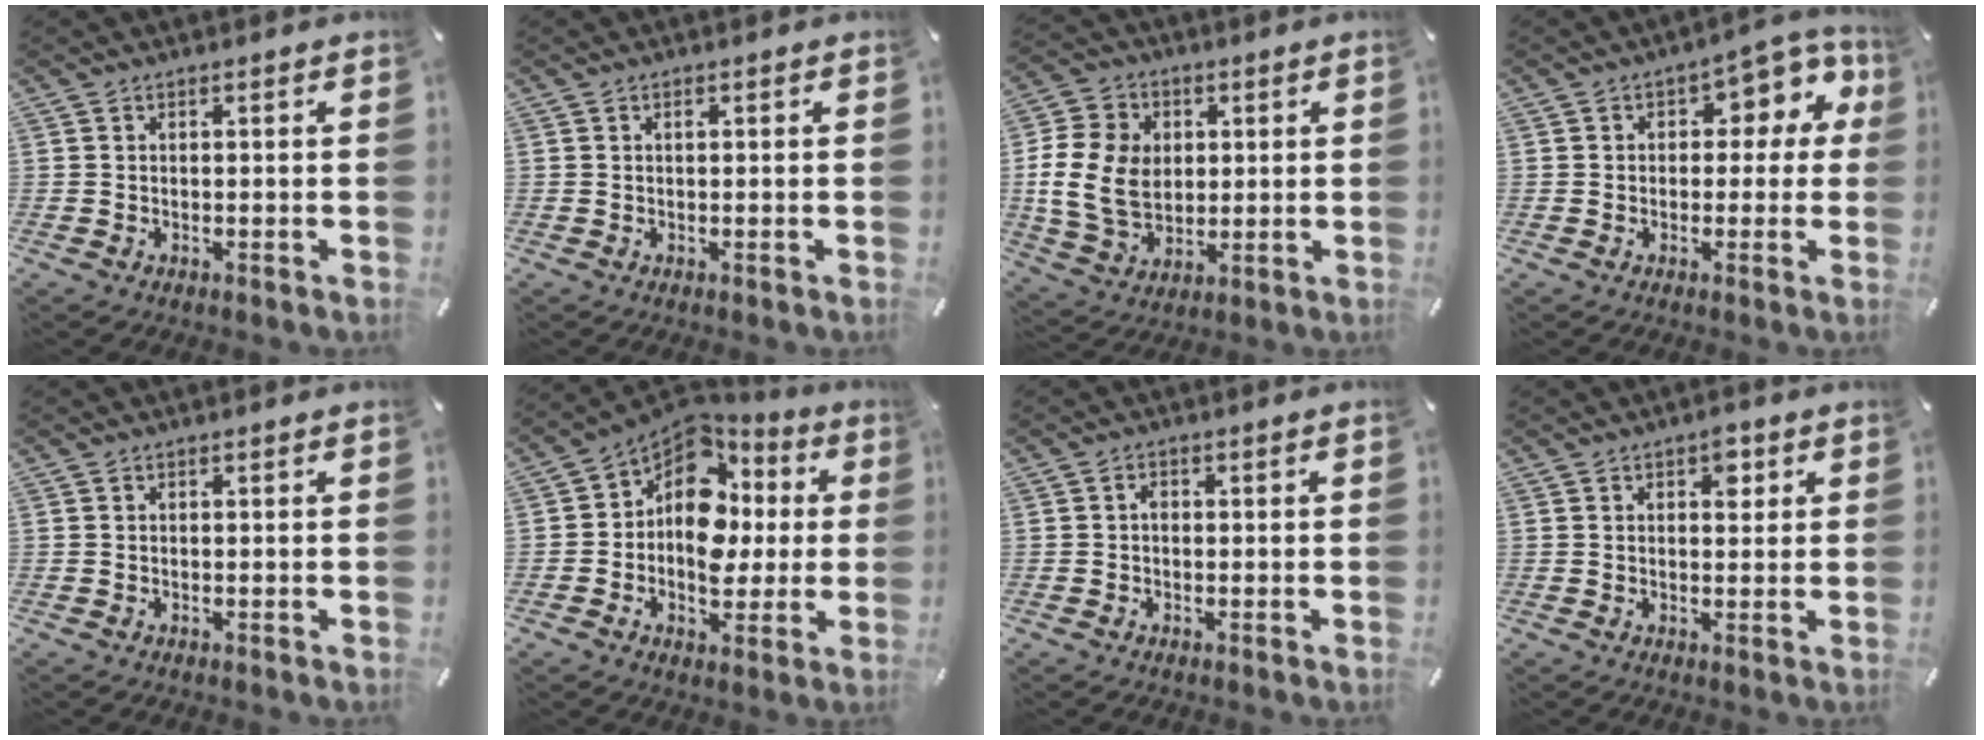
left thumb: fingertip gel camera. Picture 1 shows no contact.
{"total": 0.6, "force": [0.2, 0.3, 0.4], "torque": [-0.009, -0.001, 0.003]}
{"total": 14.1, "force": [0.6, 11.5, 8.1], "torque": [-0.188, 0.016, 0.011]}
{"total": 8.7, "force": [2.7, 5.6, 6.1], "torque": [-0.066, -0.013, 0.040]}
{"total": 0.0}
{"total": 13.0, "force": [0.5, 10.1, 8.1], "torque": [-0.141, -0.021, 0.007]}
{"total": 1.3, "force": [-0.2, 0.8, 1.0], "torque": [-0.018, 0.005, -0.005]}
{"total": 3.7, "force": [1.5, 2.3, 2.5], "torque": [-0.014, -0.009, 0.014]}